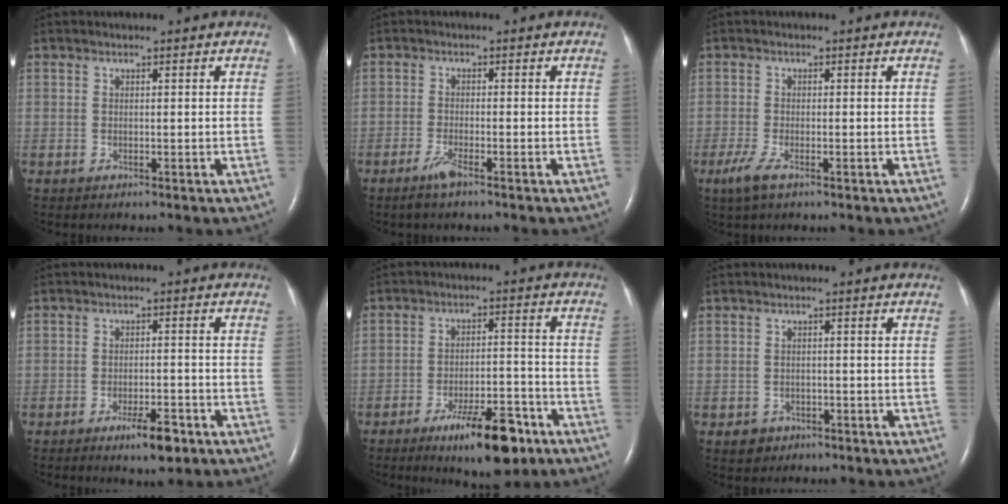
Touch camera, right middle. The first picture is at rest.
{"total": 2.5, "force": [-1.7, 0.0, 1.7], "torque": [-0.046, -0.005, -0.037]}
{"total": 3.1, "force": [-1.8, 0.7, 2.4], "torque": [-0.061, -0.008, -0.038]}
{"total": 5.1, "force": [-3.1, 1.2, 3.8], "torque": [-0.067, -0.005, -0.045]}
{"total": 11.0, "force": [-6.9, 2.9, 8.0], "torque": [-0.125, -0.003, -0.103]}
{"total": 2.3, "force": [-1.3, 1.9, 0.3], "torque": [-0.004, 0.008, -0.015]}